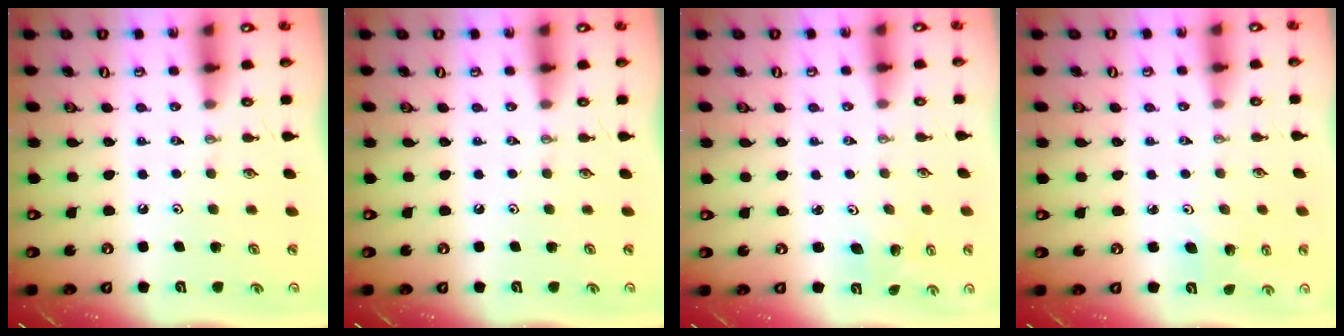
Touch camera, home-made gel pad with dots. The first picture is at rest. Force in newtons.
{"total": 0.0}
{"total": 2.5, "press": 2.5, "slide": 0.1}
{"total": 4.8, "press": 4.6, "slide": 1.3}